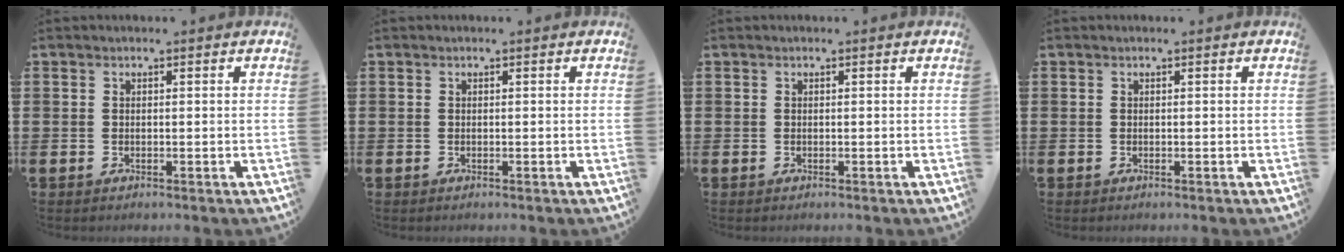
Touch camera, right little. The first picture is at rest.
{"total": 0.0}
{"total": 0.0}
{"total": 0.0}